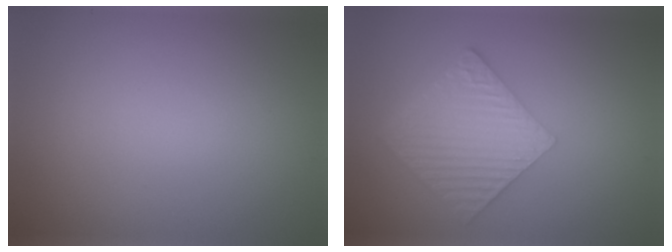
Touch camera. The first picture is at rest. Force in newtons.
{"total": 6.5, "press": 4.5, "slide": 4.7}